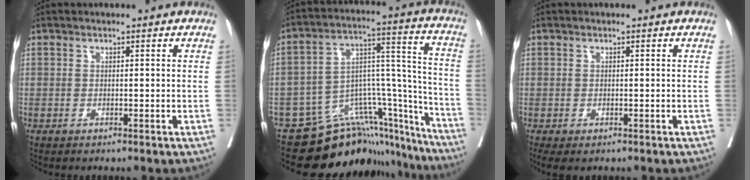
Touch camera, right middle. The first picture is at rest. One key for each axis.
{"total": 16.5, "fx": -14.2, "fy": 6.3, "fz": 5.4, "tx": -0.035, "ty": 0.062, "tz": -0.199}
{"total": 2.0, "fx": -1.1, "fy": 1.2, "fz": 1.1, "tx": -0.019, "ty": -0.004, "tz": -0.013}